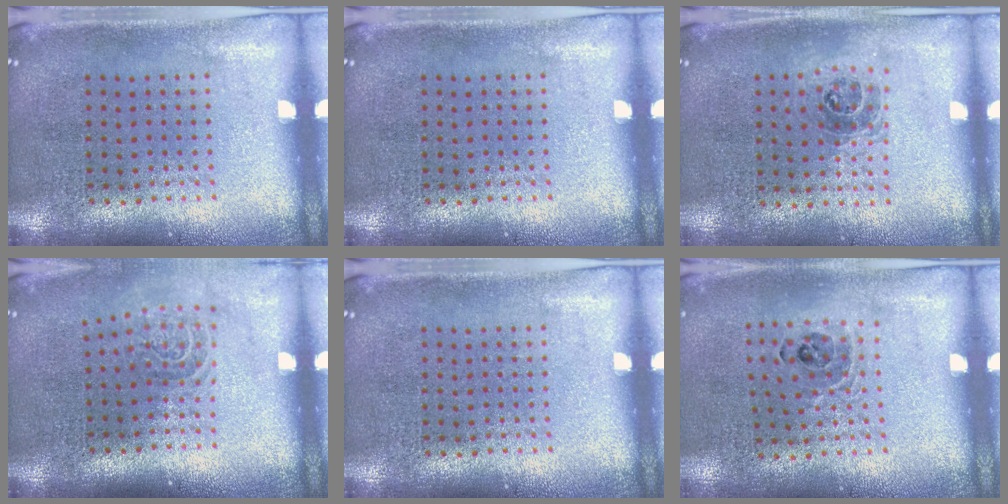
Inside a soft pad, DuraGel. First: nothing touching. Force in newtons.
{"total": 0.0}
{"total": 1.1, "press": 1.0, "slide": 0.5}
{"total": 1.5, "press": 1.1, "slide": 1.0}
{"total": 0.0}
{"total": 0.8, "press": 0.8, "slide": 0.2}